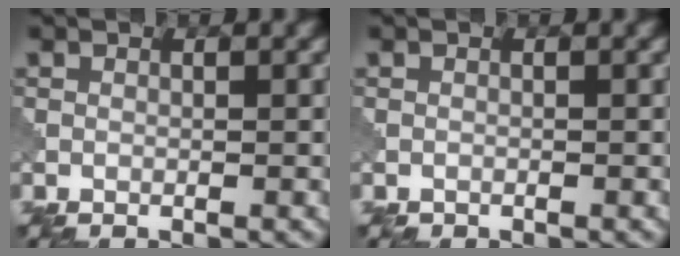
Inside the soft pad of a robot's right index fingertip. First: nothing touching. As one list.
[{"total": 0.0}]